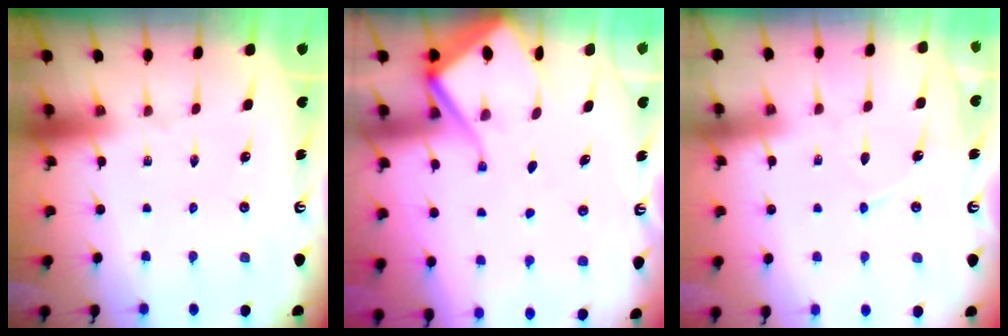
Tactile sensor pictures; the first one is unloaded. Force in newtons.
{"total": 9.7, "press": 9.6, "slide": 1.0}
{"total": 3.6, "press": 3.6, "slide": 0.1}